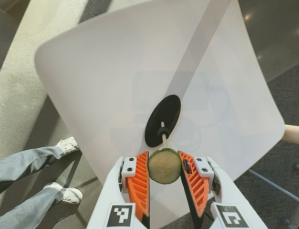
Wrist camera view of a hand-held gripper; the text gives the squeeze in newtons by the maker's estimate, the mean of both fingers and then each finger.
{"total": 9.3, "left": 9.6, "right": 8.9}